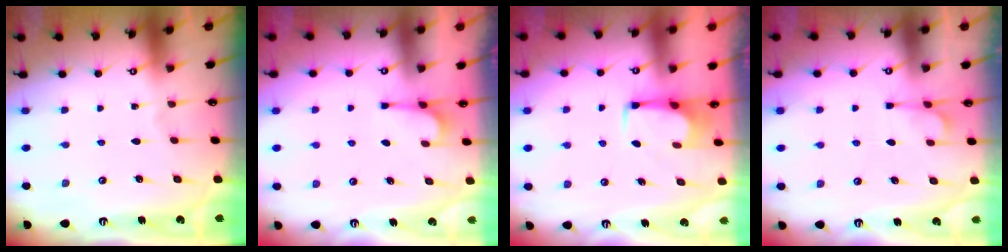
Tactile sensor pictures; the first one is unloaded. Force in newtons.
{"total": 2.4, "press": 2.2, "slide": 1.0}
{"total": 2.7, "press": 2.7, "slide": 0.4}
{"total": 1.3, "press": 0.2, "slide": 1.3}